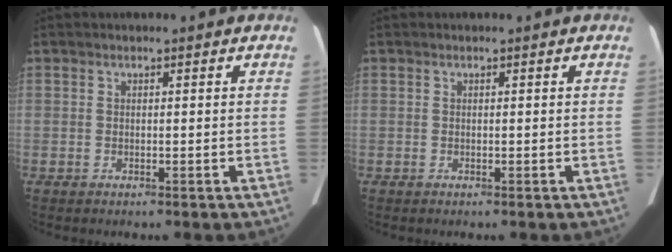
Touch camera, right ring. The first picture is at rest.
{"total": 0.0}